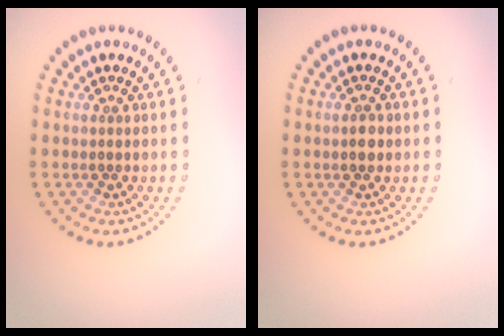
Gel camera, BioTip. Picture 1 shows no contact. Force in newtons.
{"total": 1.0, "press": 1.0, "slide": 0.3}